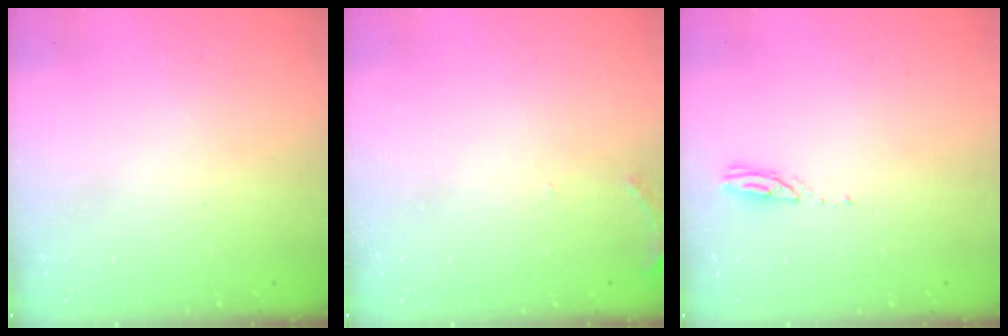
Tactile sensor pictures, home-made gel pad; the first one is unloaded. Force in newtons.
{"total": 5.6, "press": 5.4, "slide": 1.3}
{"total": 3.0, "press": 3.0, "slide": 0.1}